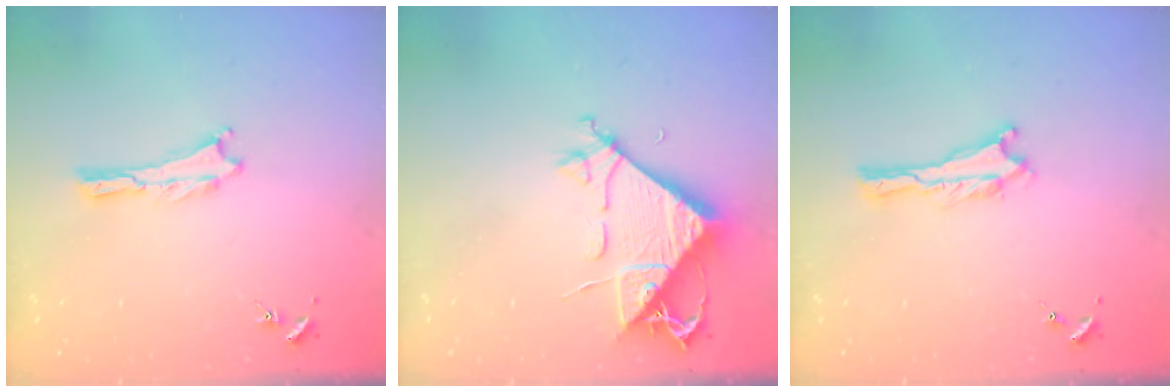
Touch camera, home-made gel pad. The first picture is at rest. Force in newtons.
{"total": 7.7, "press": 7.6, "slide": 1.2}
{"total": 0.0}